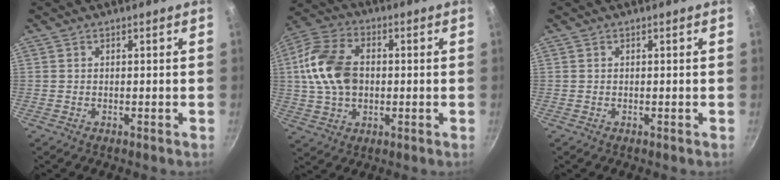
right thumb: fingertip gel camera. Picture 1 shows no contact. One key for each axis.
{"total": 14.7, "fx": 0.9, "fy": 10.2, "fz": 10.5, "tx": -0.190, "ty": 0.020, "tz": 0.006}
{"total": 0.0}